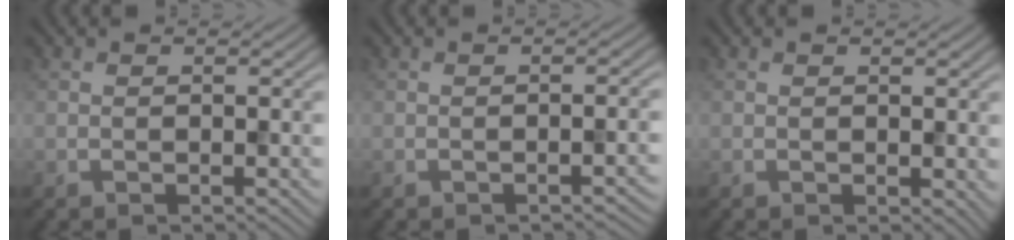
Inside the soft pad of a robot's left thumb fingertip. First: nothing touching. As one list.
[{"total": 1.5, "force": [-0.8, 0.3, 1.2], "torque": [-0.013, 0.004, -0.013]}, {"total": 1.1, "force": [0.2, 0.8, 0.8], "torque": [-0.009, -0.005, 0.006]}]